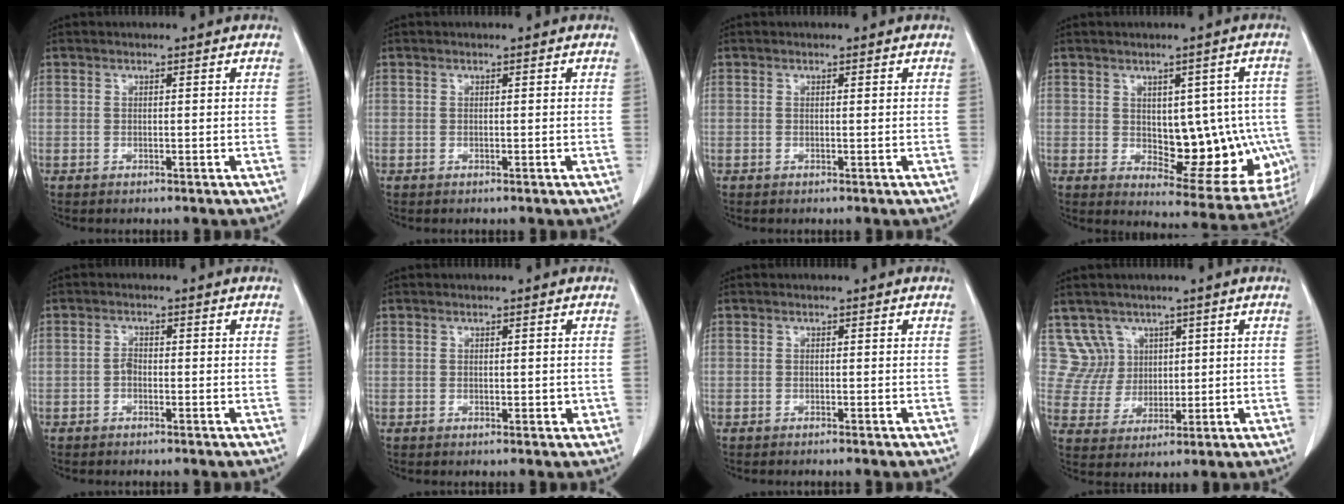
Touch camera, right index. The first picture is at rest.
{"total": 0.0}
{"total": 0.0}
{"total": 14.5, "force": [-0.9, 7.6, 12.3], "torque": [-0.132, 0.013, 0.013]}
{"total": 1.2, "force": [-0.5, 0.7, 0.8], "torque": [-0.015, 0.004, -0.012]}
{"total": 1.4, "force": [-0.1, 0.8, 1.1], "torque": [-0.013, 0.000, 0.003]}
{"total": 0.8, "force": [-0.7, -0.2, 0.3], "torque": [-0.005, 0.001, -0.011]}
{"total": 6.1, "force": [3.2, 5.1, -0.6], "torque": [0.019, 0.011, 0.072]}